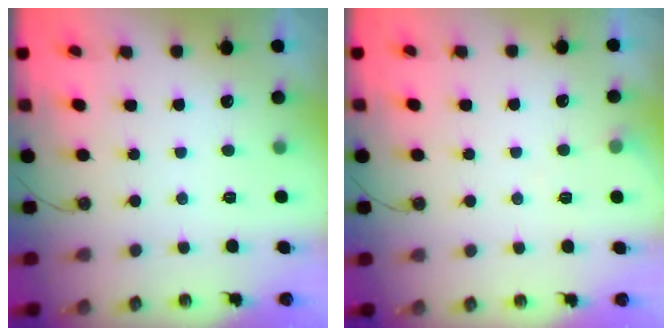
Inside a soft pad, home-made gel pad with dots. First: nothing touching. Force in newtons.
{"total": 3.7, "press": 3.7, "slide": 0.6}